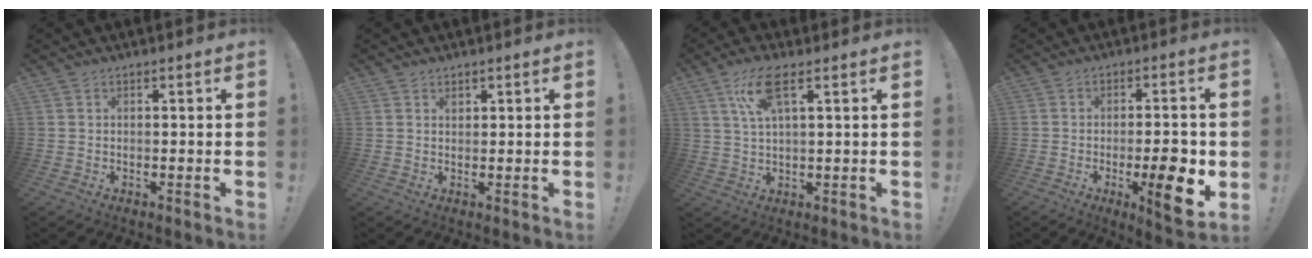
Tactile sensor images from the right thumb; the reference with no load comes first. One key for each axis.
{"total": 1.2, "fx": 0.9, "fy": 0.7, "fz": 0.2, "tx": 0.012, "ty": -0.006, "tz": 0.013}
{"total": 9.0, "fx": 4.0, "fy": 2.5, "fz": 7.7, "tx": -0.144, "ty": 0.000, "tz": 0.073}
{"total": 11.8, "fx": -2.9, "fy": 3.0, "fz": 11.1, "tx": -0.138, "ty": 0.003, "tz": -0.040}